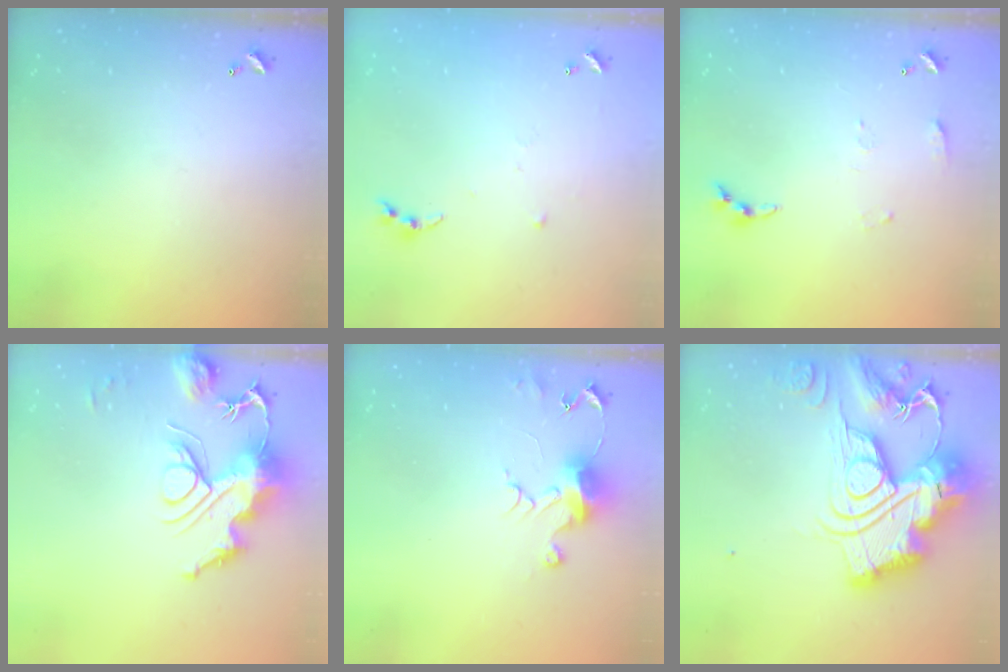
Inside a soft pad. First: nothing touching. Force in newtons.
{"total": 4.8, "press": 4.7, "slide": 0.5}
{"total": 6.4, "press": 6.4, "slide": 0.7}
{"total": 13.8, "press": 13.7, "slide": 0.8}
{"total": 7.7, "press": 7.7, "slide": 0.4}
{"total": 0.6, "press": 0.6, "slide": 0.0}